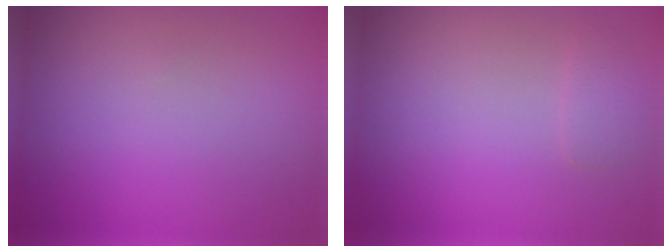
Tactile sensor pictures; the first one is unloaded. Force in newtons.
{"total": 1.0, "press": 1.0, "slide": 0.1}